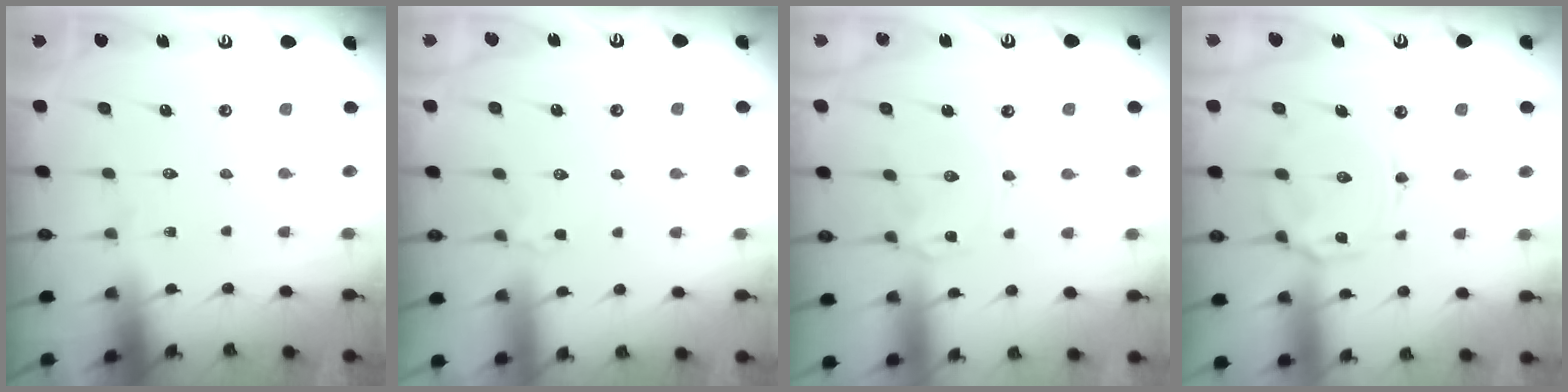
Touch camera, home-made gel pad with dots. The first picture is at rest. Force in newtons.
{"total": 1.3, "press": 1.2, "slide": 0.5}
{"total": 0.8, "press": 0.8, "slide": 0.2}
{"total": 8.7, "press": 8.6, "slide": 0.7}